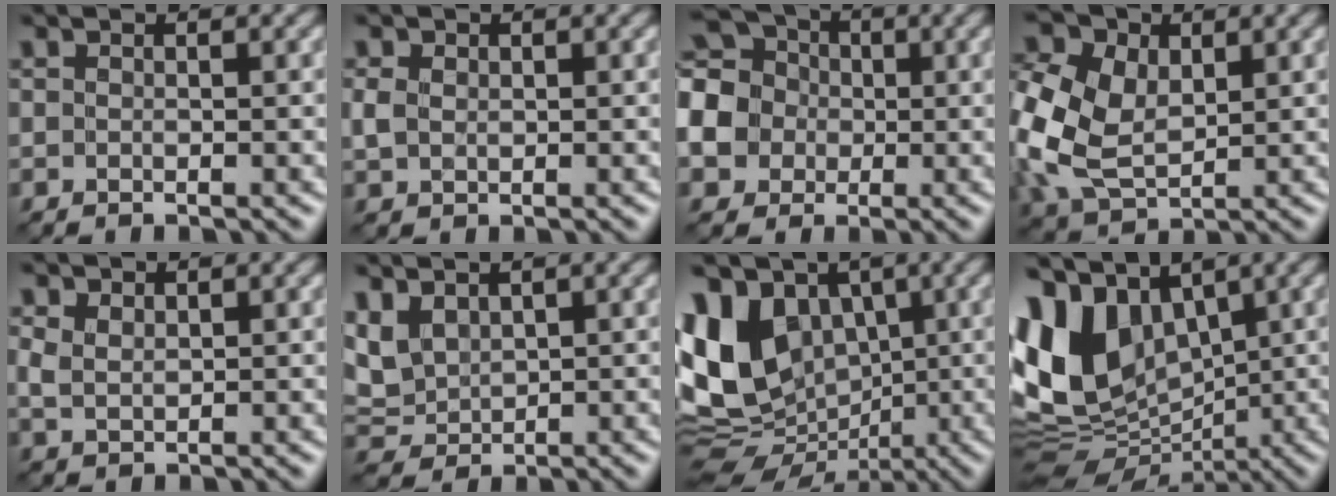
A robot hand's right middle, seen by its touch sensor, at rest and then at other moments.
{"total": 1.7, "force": [0.3, 1.4, 0.9], "torque": [-0.025, 0.003, 0.006]}
{"total": 10.5, "force": [-0.6, 9.5, 4.3], "torque": [-0.132, 0.015, -0.043]}
{"total": 9.0, "force": [1.2, 6.6, 6.1], "torque": [-0.160, 0.005, 0.022]}
{"total": 1.7, "force": [0.8, 1.2, 1.0], "torque": [-0.027, 0.002, 0.018]}
{"total": 4.2, "force": [1.7, 2.9, 2.4], "torque": [-0.072, 0.002, 0.039]}
{"total": 12.7, "force": [0.9, 9.9, 7.8], "torque": [-0.172, 0.008, 0.016]}
{"total": 10.9, "force": [2.6, 7.7, 7.2], "torque": [-0.171, 0.015, 0.039]}